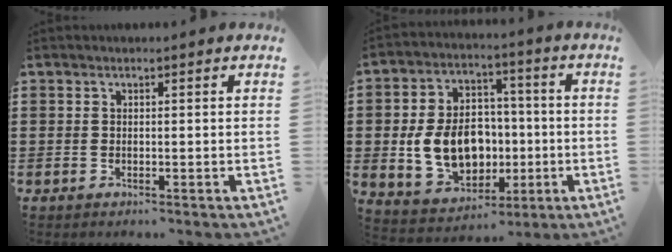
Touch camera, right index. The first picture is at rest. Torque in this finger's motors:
{"motor_torque": [2.14, 0.00, 1.05, 0.21]}